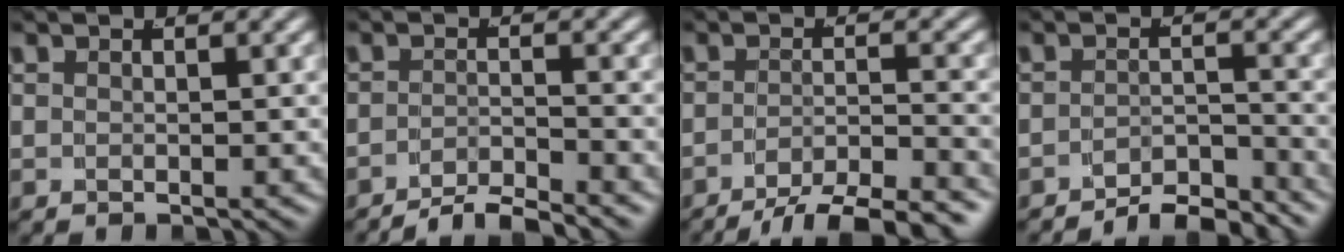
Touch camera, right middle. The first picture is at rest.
{"total": 4.5, "force": [-4.3, 0.6, 1.4], "torque": [-0.010, -0.003, -0.074]}
{"total": 8.7, "force": [-7.3, 2.5, 4.0], "torque": [-0.048, -0.011, -0.112]}
{"total": 5.5, "force": [-5.2, 1.0, 1.4], "torque": [-0.007, -0.004, -0.091]}